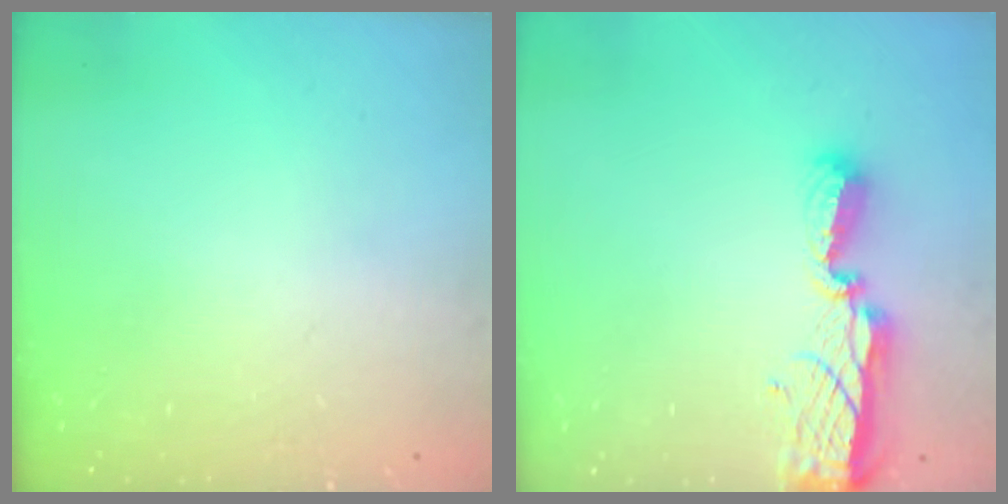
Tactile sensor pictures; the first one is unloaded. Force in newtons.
{"total": 8.3, "press": 8.3, "slide": 0.8}